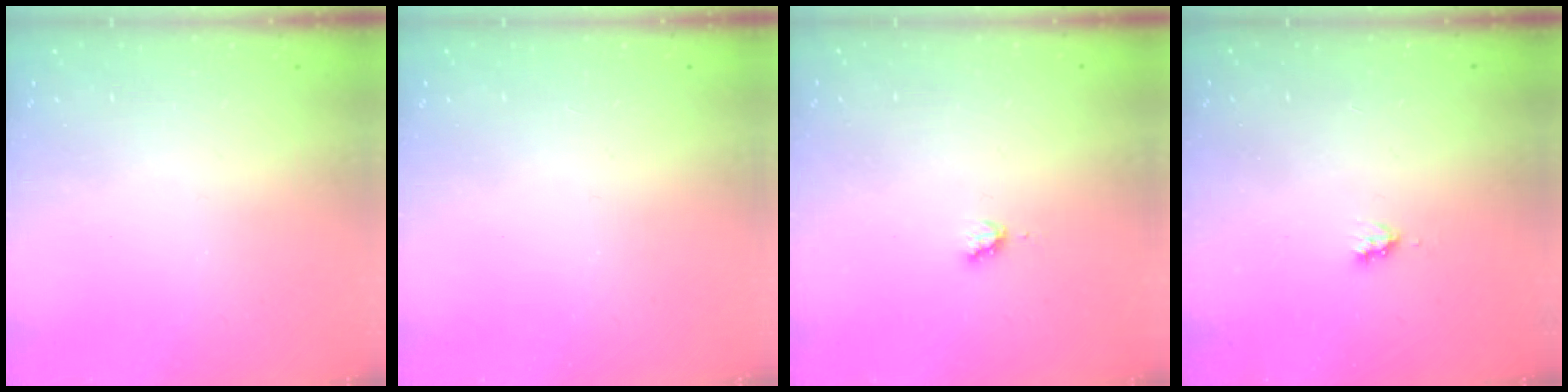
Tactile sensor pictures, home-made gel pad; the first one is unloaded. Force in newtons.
{"total": 1.7, "press": 1.7, "slide": 0.2}
{"total": 2.8, "press": 2.8, "slide": 0.3}
{"total": 2.6, "press": 2.6, "slide": 0.4}